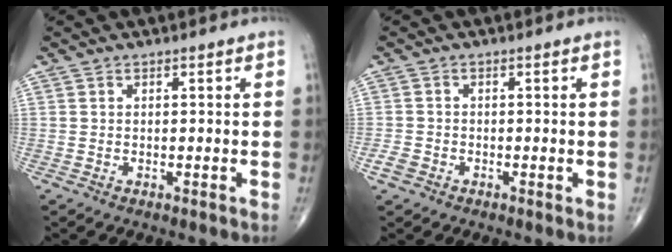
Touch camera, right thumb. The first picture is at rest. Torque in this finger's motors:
{"motor_torque": [0.55, 0.31, -0.10, -0.49, 0.00]}